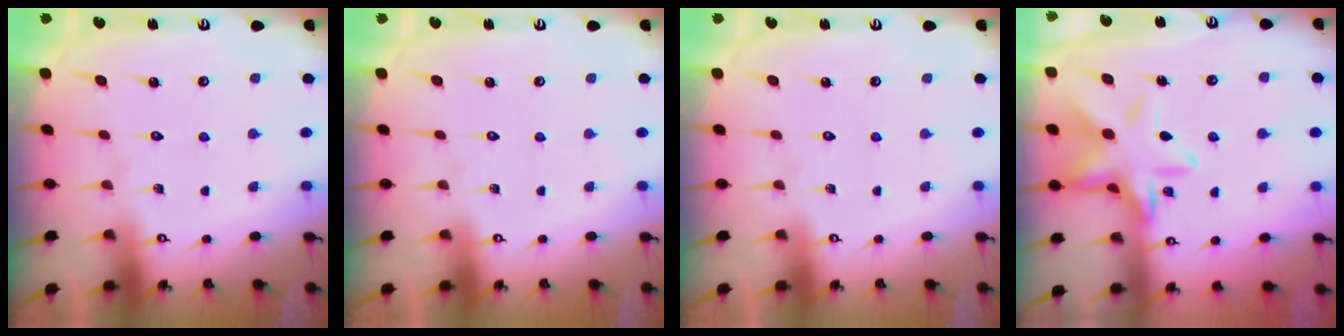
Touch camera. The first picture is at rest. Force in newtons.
{"total": 0.0}
{"total": 0.0}
{"total": 13.4, "press": 13.3, "slide": 0.8}